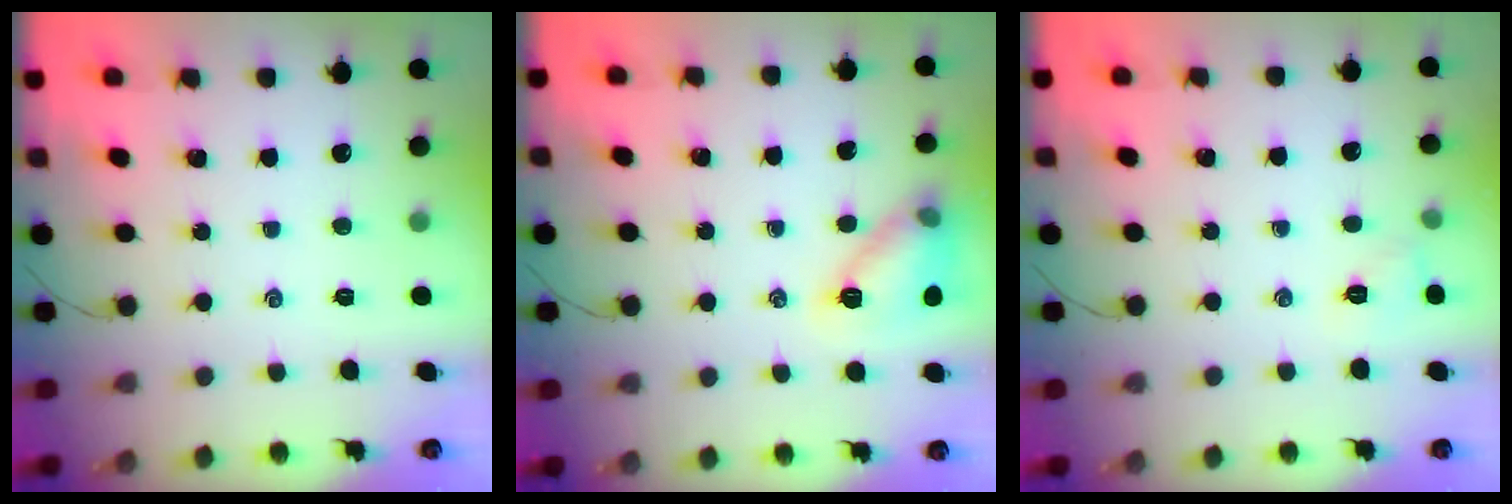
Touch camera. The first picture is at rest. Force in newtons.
{"total": 11.5, "press": 11.5, "slide": 0.4}
{"total": 5.8, "press": 5.6, "slide": 1.5}